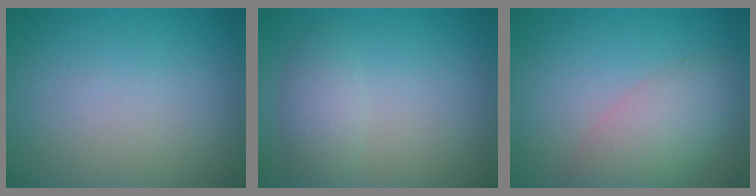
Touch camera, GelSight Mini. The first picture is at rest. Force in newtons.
{"total": 2.3, "press": 2.3, "slide": 0.0}
{"total": 4.9, "press": 4.9, "slide": 0.2}